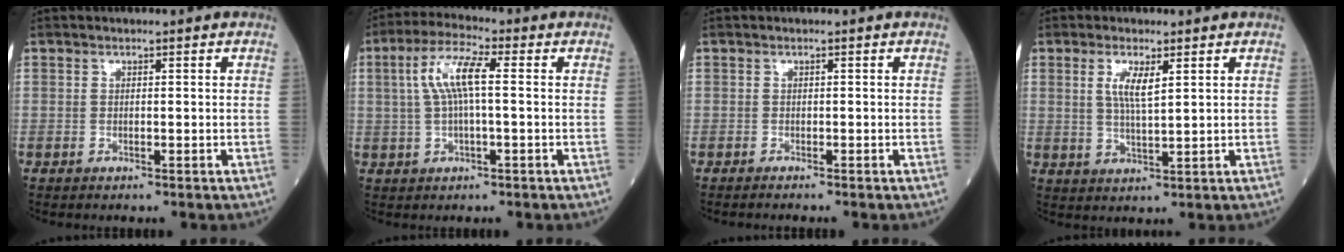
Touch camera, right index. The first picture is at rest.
{"total": 7.3, "force": [1.0, 1.3, 7.1], "torque": [-0.150, 0.021, 0.018]}
{"total": 1.2, "force": [-1.1, -0.2, 0.5], "torque": [-0.007, 0.000, -0.016]}
{"total": 4.2, "force": [1.6, 0.6, 3.9], "torque": [-0.078, -0.004, 0.030]}